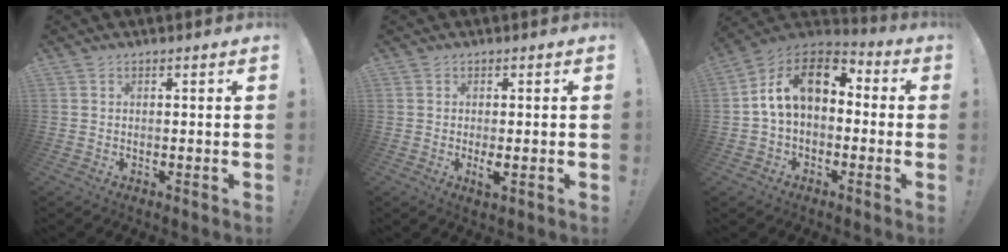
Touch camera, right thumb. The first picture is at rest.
{"total": 2.7, "force": [-0.3, 0.4, 2.6], "torque": [-0.036, -0.004, -0.006]}
{"total": 14.4, "force": [3.3, 9.2, 10.5], "torque": [-0.170, 0.007, 0.061]}